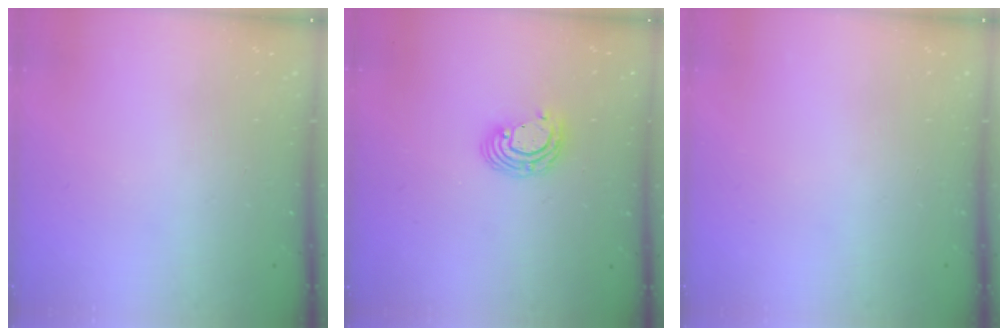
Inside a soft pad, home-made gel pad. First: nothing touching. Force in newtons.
{"total": 7.3, "press": 7.1, "slide": 1.3}
{"total": 0.0}